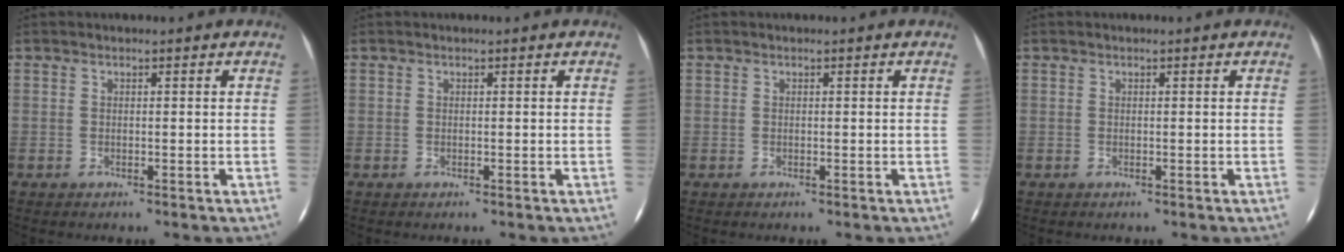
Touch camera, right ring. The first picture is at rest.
{"total": 0.0}
{"total": 0.0}
{"total": 0.0}